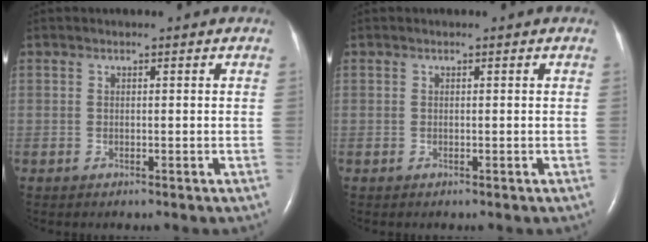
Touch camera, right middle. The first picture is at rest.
{"total": 0.0}